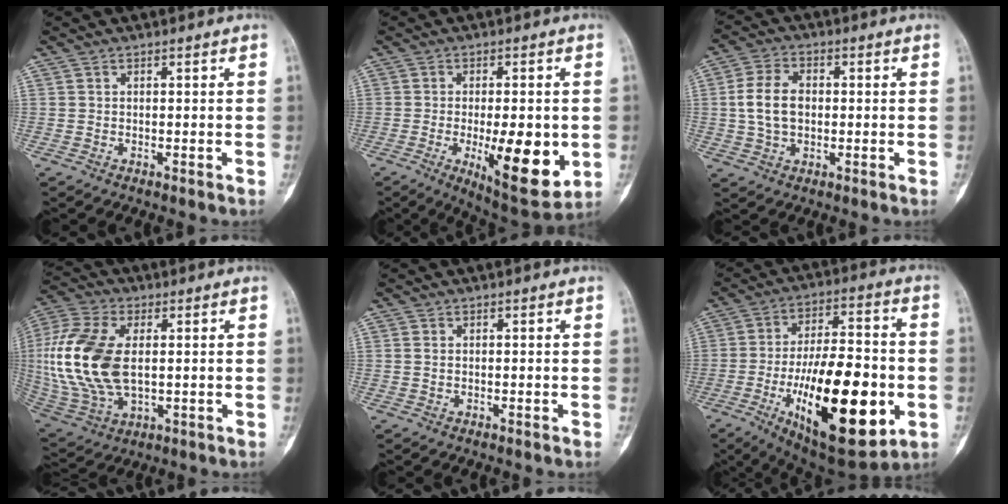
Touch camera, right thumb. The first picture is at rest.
{"total": 15.2, "force": [-2.9, 5.4, 13.8], "torque": [-0.183, -0.023, -0.031]}
{"total": 8.1, "force": [0.2, 5.4, 6.0], "torque": [-0.109, 0.013, 0.002]}
{"total": 19.9, "force": [1.4, 11.1, 16.4], "torque": [-0.369, -0.005, 0.031]}
{"total": 0.7, "force": [0.1, 0.4, 0.6], "torque": [-0.014, 0.002, 0.002]}
{"total": 27.1, "force": [-7.2, 10.8, 23.8], "torque": [-0.385, 0.006, -0.096]}